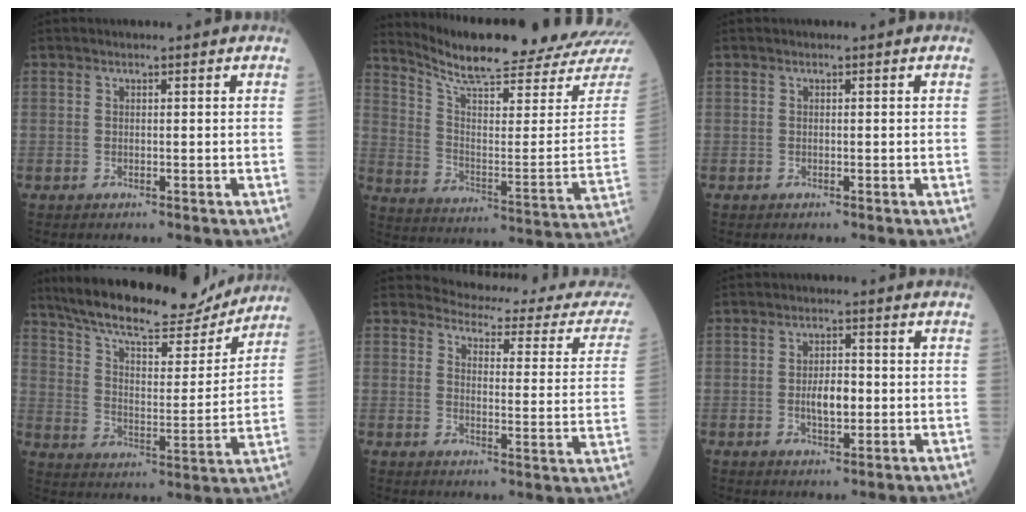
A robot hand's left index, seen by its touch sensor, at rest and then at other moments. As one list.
[{"total": 22.5, "force": [20.7, 0.6, 8.7], "torque": [-0.148, -0.103, 0.279]}, {"total": 0.0}, {"total": 21.0, "force": [18.2, 4.6, 9.2], "torque": [-0.152, 0.001, 0.271]}, {"total": 18.0, "force": [17.4, 2.3, 3.9], "torque": [-0.027, -0.096, 0.169]}, {"total": 4.2, "force": [-0.7, 1.8, 3.8], "torque": [-0.067, -0.002, -0.014]}]